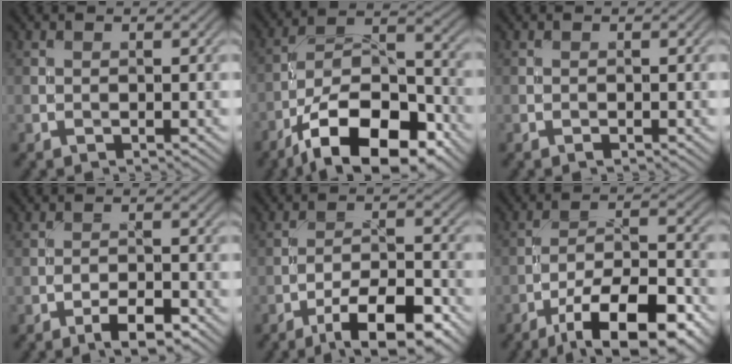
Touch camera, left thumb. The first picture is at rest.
{"total": 15.8, "force": [-9.7, 7.0, 10.4], "torque": [-0.179, -0.010, -0.171]}
{"total": 0.0}
{"total": 4.3, "force": [-2.8, 1.3, 3.0], "torque": [-0.048, 0.007, -0.047]}
{"total": 10.6, "force": [-6.8, 3.4, 7.5], "torque": [-0.118, 0.005, -0.111]}
{"total": 14.4, "force": [-9.2, 4.6, 10.1], "torque": [-0.165, -0.009, -0.148]}